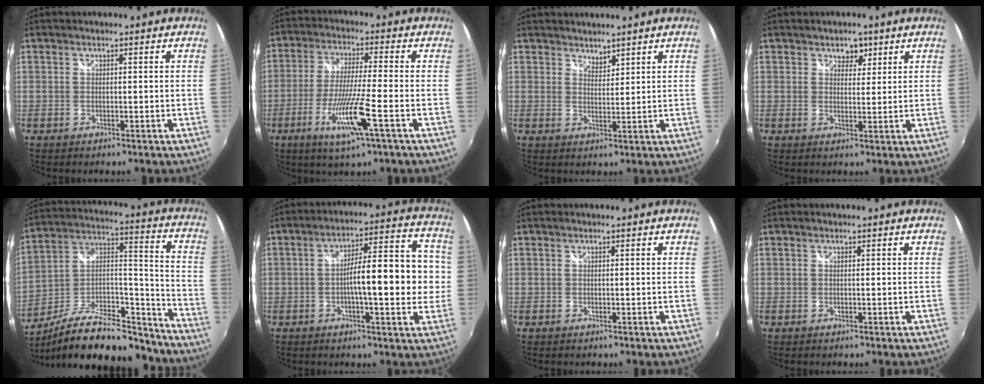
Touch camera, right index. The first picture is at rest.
{"total": 11.7, "force": [-4.8, 0.0, 10.7], "torque": [-0.215, -0.020, -0.091]}
{"total": 2.2, "force": [2.0, 0.7, 0.3], "torque": [0.000, 0.003, 0.036]}
{"total": 2.9, "force": [1.7, 2.1, 0.9], "torque": [-0.005, 0.004, 0.027]}
{"total": 25.4, "force": [-19.8, 8.6, 13.4], "torque": [-0.225, 0.024, -0.294]}
{"total": 14.5, "force": [-1.1, 3.5, 14.0], "torque": [-0.214, 0.017, -0.023]}
{"total": 0.0}
{"total": 0.0}